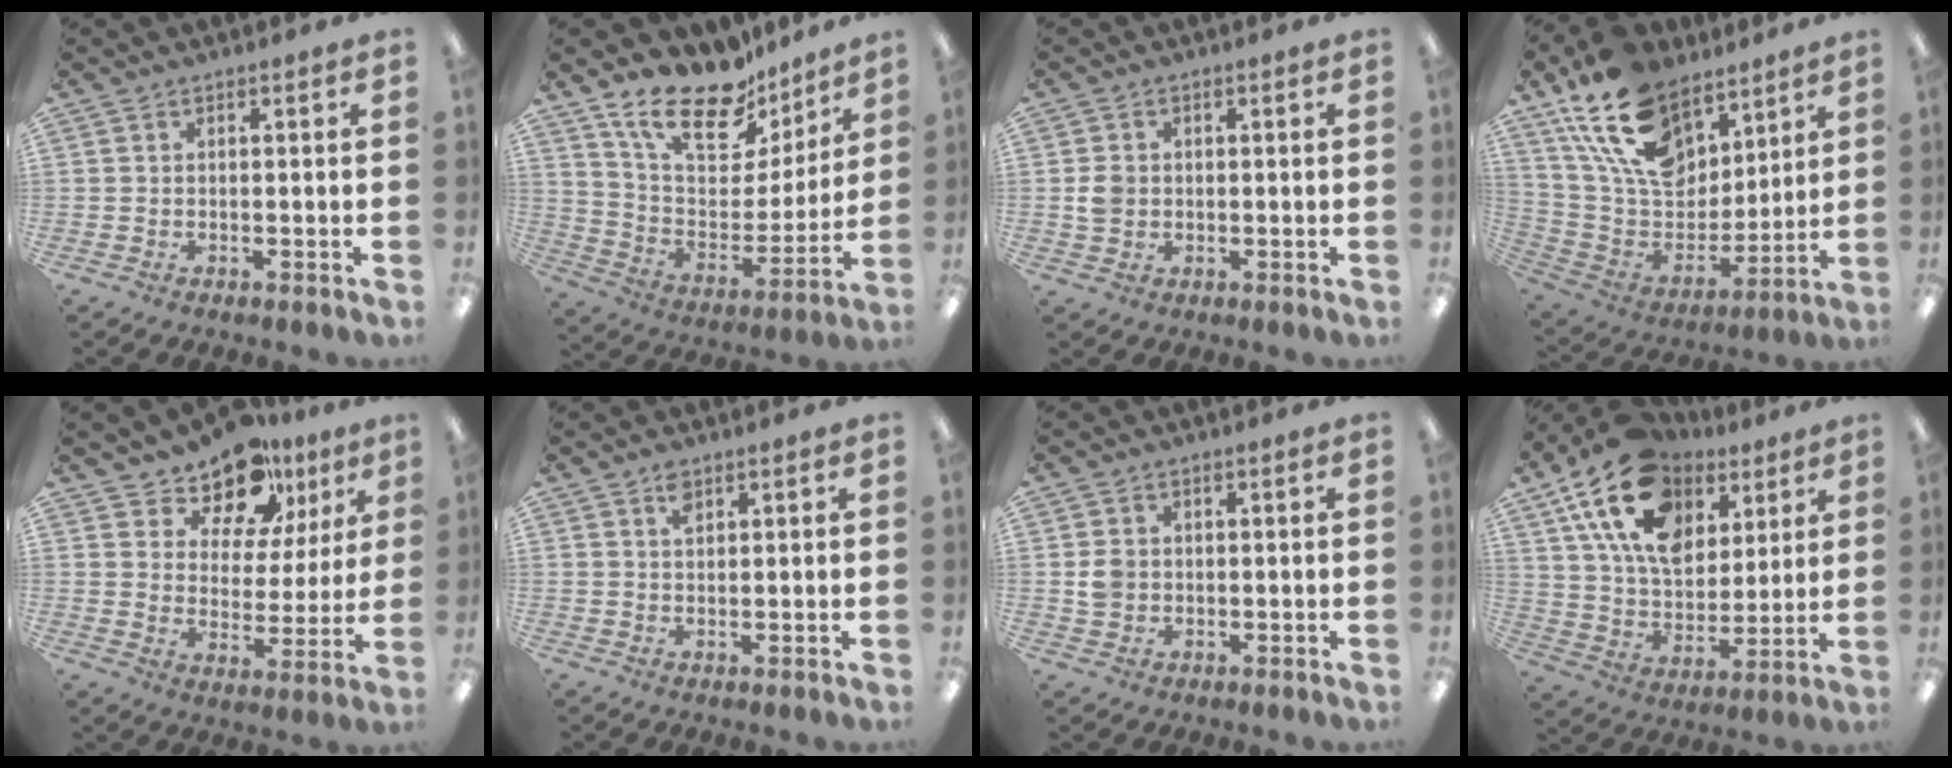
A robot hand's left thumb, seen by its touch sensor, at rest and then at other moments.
{"total": 20.5, "force": [15.8, 8.8, 9.8], "torque": [-0.177, -0.109, 0.281]}
{"total": 3.4, "force": [0.2, 3.0, 1.6], "torque": [-0.023, 0.003, 0.002]}
{"total": 21.3, "force": [13.6, 12.5, 10.7], "torque": [-0.205, -0.065, 0.254]}
{"total": 13.6, "force": [10.9, 6.8, 4.5], "torque": [-0.077, -0.078, 0.200]}
{"total": 2.7, "force": [1.8, 1.3, 1.5], "torque": [-0.026, -0.004, 0.030]}
{"total": 3.5, "force": [0.3, 3.2, 1.4], "torque": [-0.020, 0.004, 0.004]}
{"total": 20.5, "force": [11.0, 13.1, 11.2], "torque": [-0.202, -0.039, 0.202]}